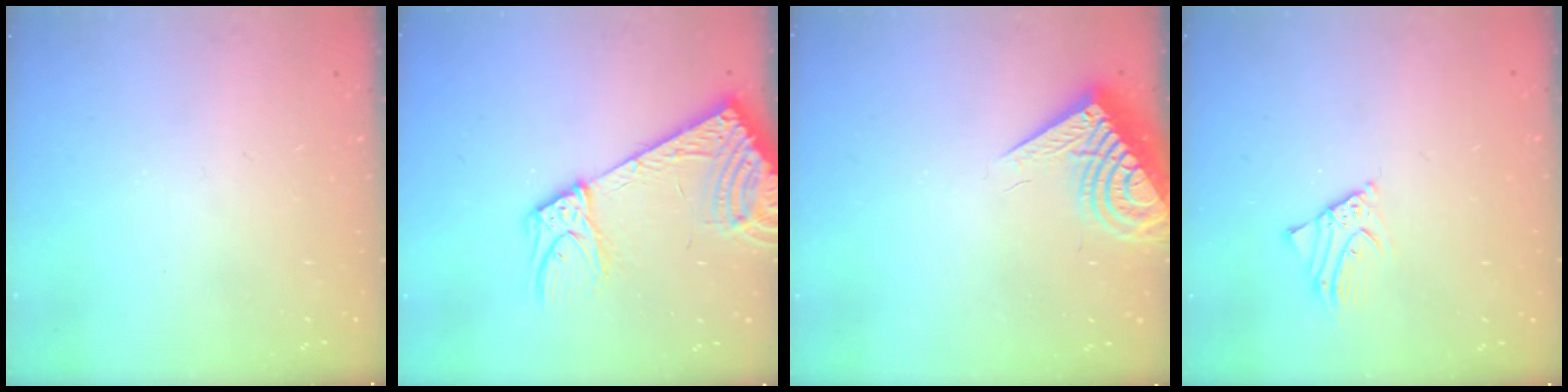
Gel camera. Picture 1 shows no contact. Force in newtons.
{"total": 15.2, "press": 14.9, "slide": 3.4}
{"total": 10.0, "press": 9.9, "slide": 1.0}
{"total": 3.0, "press": 3.0, "slide": 0.3}